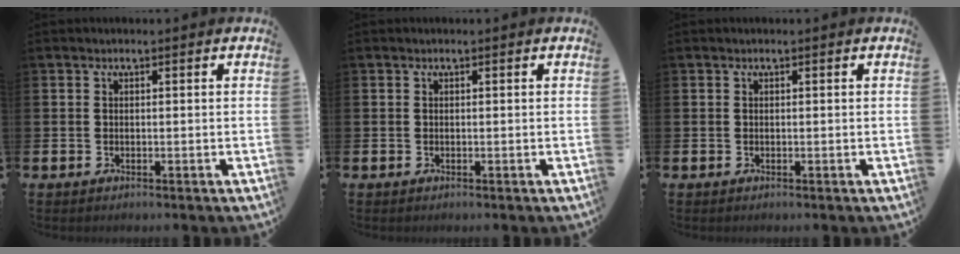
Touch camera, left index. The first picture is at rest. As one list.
[{"total": 0.0}, {"total": 0.0}]